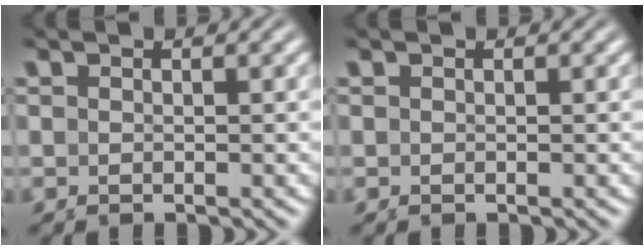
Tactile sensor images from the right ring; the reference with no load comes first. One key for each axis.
{"total": 0.0}